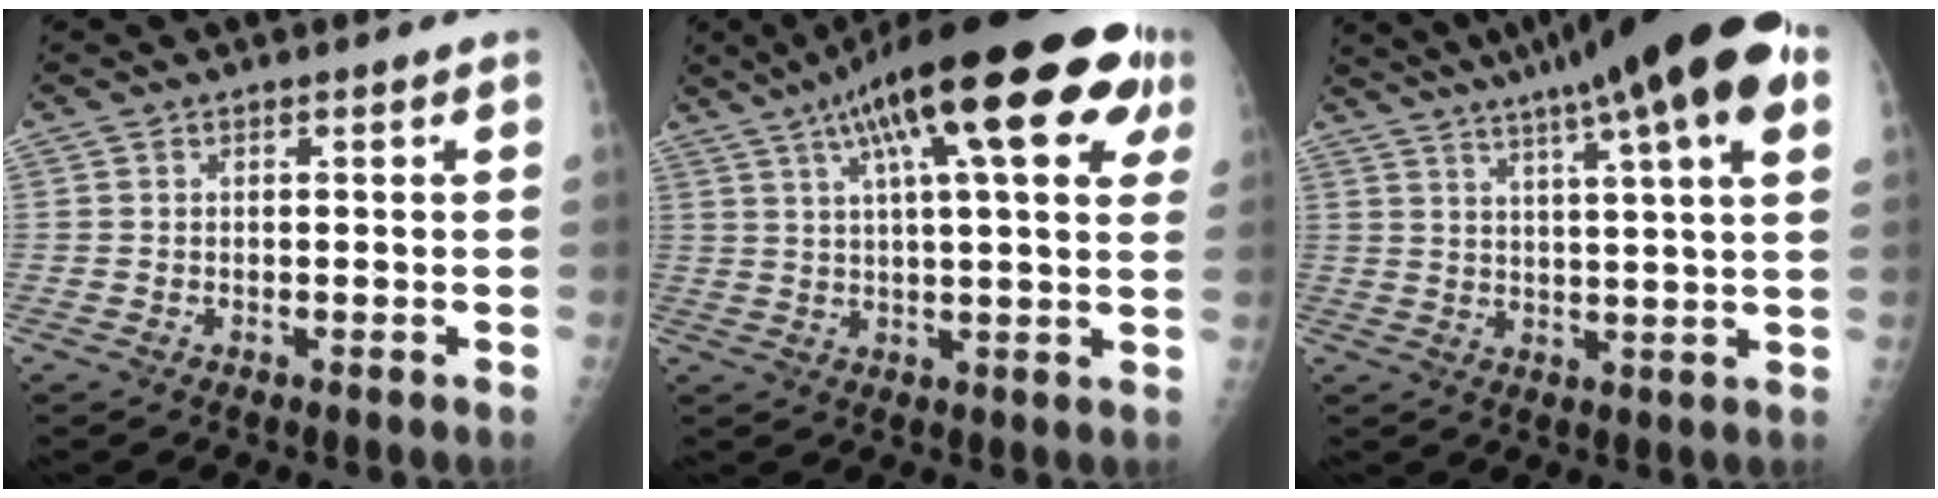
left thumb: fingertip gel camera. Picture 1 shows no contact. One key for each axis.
{"total": 24.7, "fx": 11.8, "fy": 6.6, "fz": 20.6, "tx": -0.300, "ty": 0.015, "tz": 0.167}
{"total": 21.3, "fx": 12.1, "fy": 2.7, "fz": 17.4, "tx": -0.265, "ty": 0.006, "tz": 0.164}